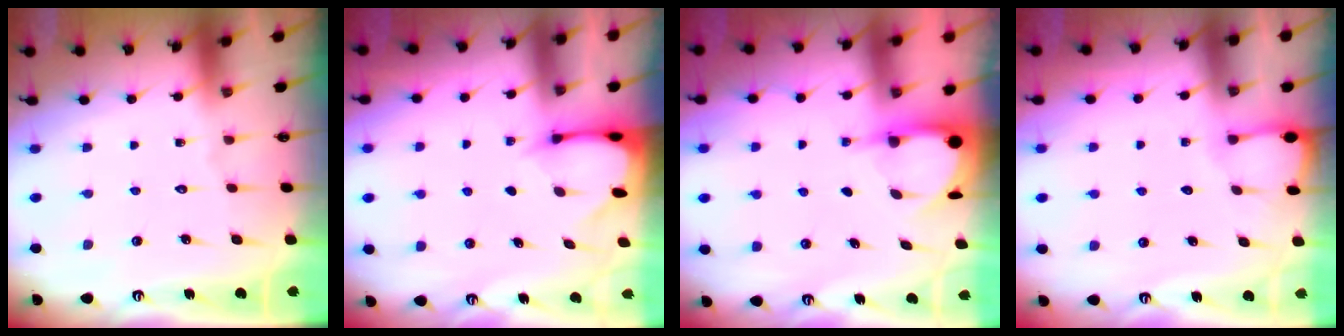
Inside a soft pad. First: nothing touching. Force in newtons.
{"total": 2.5, "press": 2.5, "slide": 0.3}
{"total": 3.9, "press": 3.9, "slide": 0.3}
{"total": 2.7, "press": 2.7, "slide": 0.3}